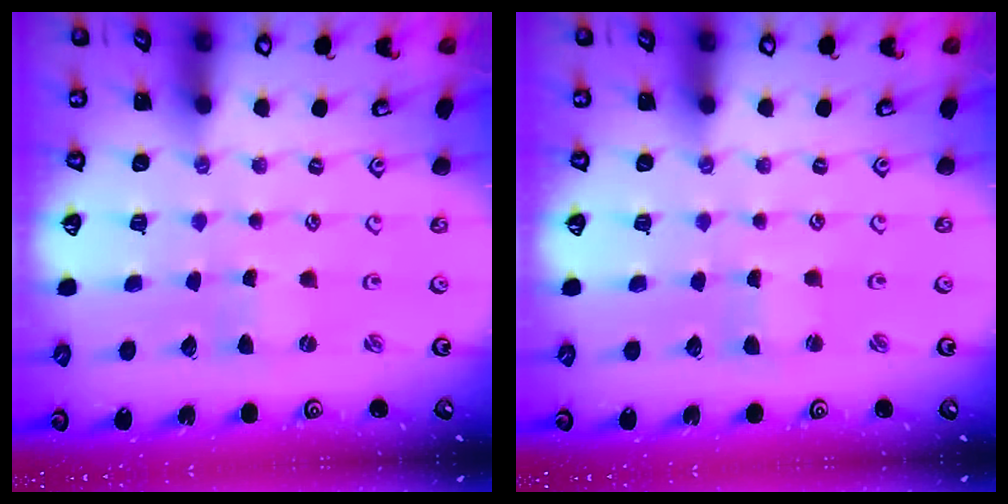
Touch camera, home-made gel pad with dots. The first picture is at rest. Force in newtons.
{"total": 0.9, "press": 0.9, "slide": 0.1}